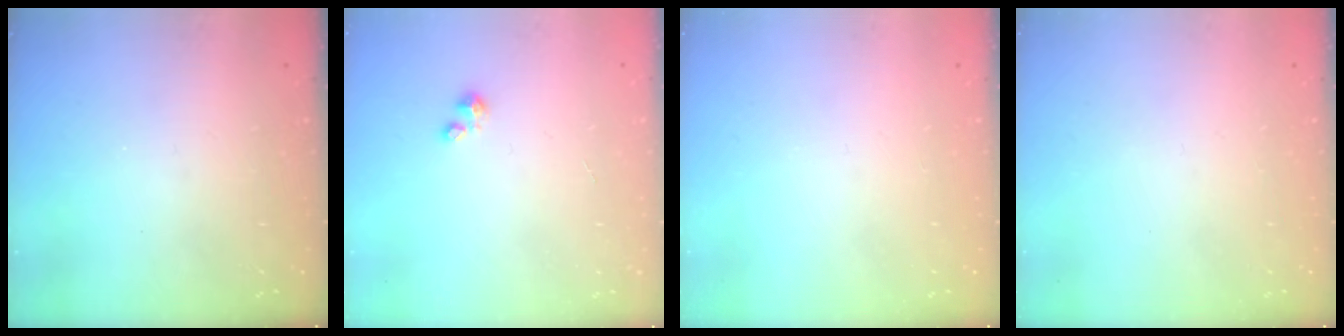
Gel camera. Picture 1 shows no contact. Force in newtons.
{"total": 1.4, "press": 1.4, "slide": 0.2}
{"total": 0.0}
{"total": 0.0}